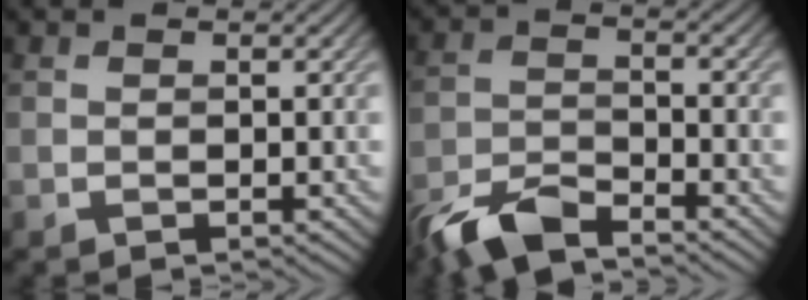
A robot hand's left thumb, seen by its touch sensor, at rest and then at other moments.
{"total": 6.6, "force": [-5.5, 1.8, 3.3], "torque": [-0.068, -0.004, -0.115]}